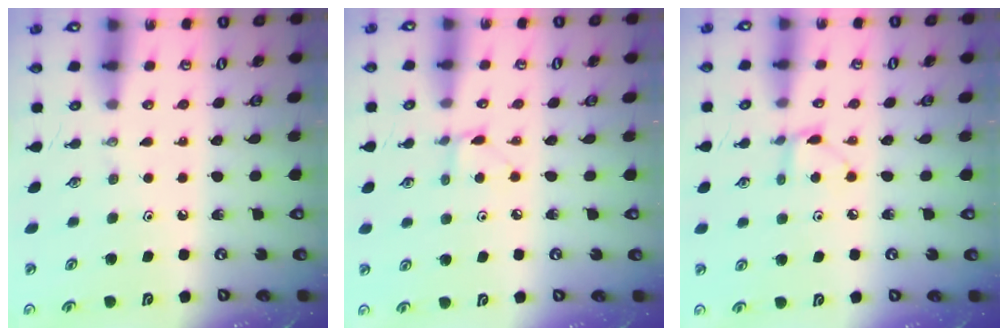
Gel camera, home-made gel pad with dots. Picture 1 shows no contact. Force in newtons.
{"total": 2.6, "press": 2.6, "slide": 0.3}
{"total": 5.6, "press": 5.5, "slide": 0.7}